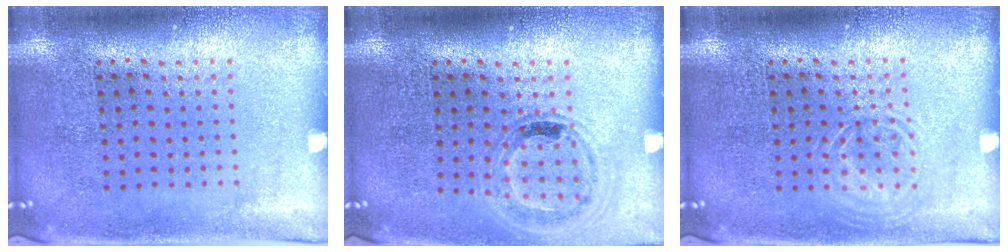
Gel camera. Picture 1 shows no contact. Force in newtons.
{"total": 1.0, "press": 1.0, "slide": 0.1}
{"total": 1.7, "press": 1.7, "slide": 0.3}